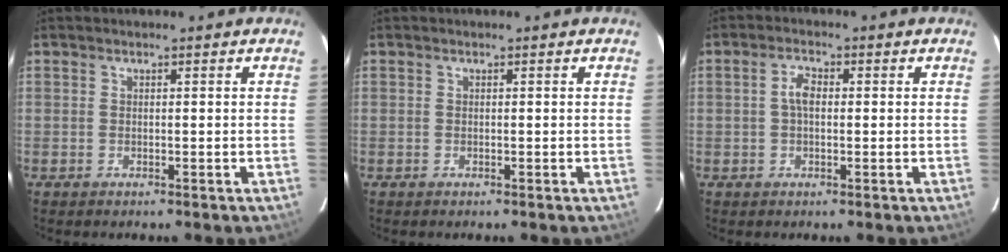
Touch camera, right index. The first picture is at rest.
{"total": 0.0}
{"total": 3.0, "force": [0.1, 1.5, 2.5], "torque": [-0.051, 0.009, 0.003]}